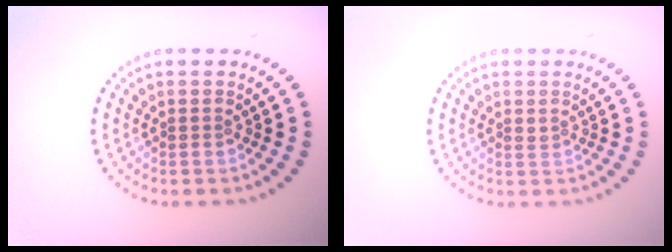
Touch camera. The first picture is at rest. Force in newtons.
{"total": 0.5, "press": 0.4, "slide": 0.4}